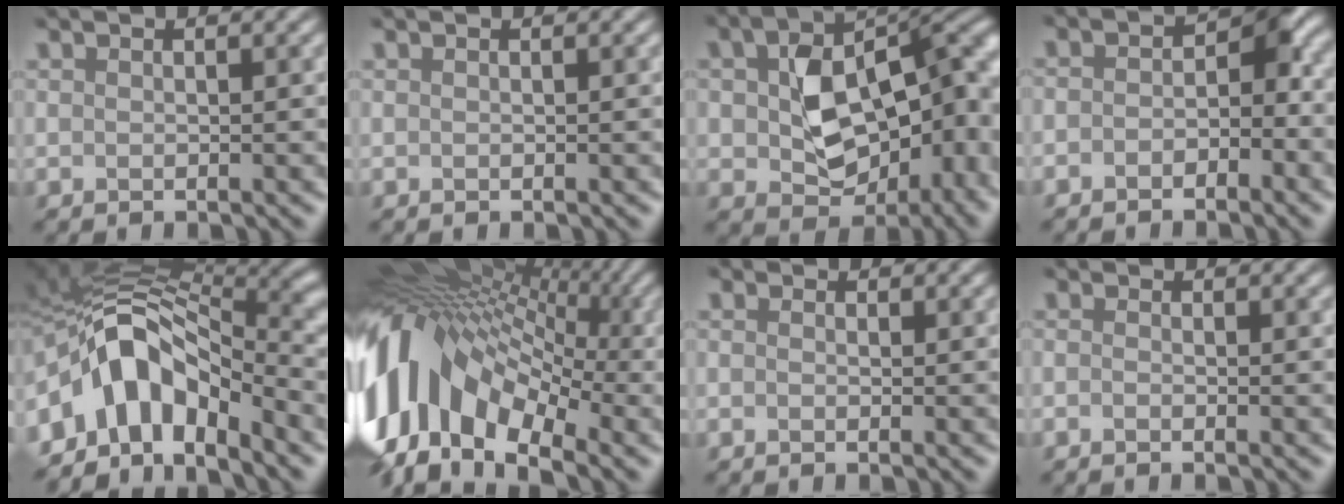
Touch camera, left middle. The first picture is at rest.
{"total": 0.0}
{"total": 11.4, "force": [-0.6, 7.4, 8.7], "torque": [-0.151, -0.011, 0.028]}
{"total": 2.4, "force": [-2.4, -0.1, 0.5], "torque": [-0.031, 0.006, -0.022]}
{"total": 7.9, "force": [-3.8, 4.5, 5.3], "torque": [-0.118, 0.012, -0.050]}
{"total": 12.1, "force": [-1.9, 7.9, 9.0], "torque": [-0.218, 0.020, -0.017]}
{"total": 0.8, "force": [-0.7, -0.2, -0.4], "torque": [0.008, 0.002, -0.004]}
{"total": 1.8, "force": [-1.5, -0.7, -0.7], "torque": [-0.004, -0.004, -0.008]}